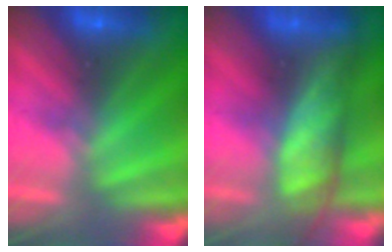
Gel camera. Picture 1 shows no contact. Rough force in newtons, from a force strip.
{"total": 8.0}